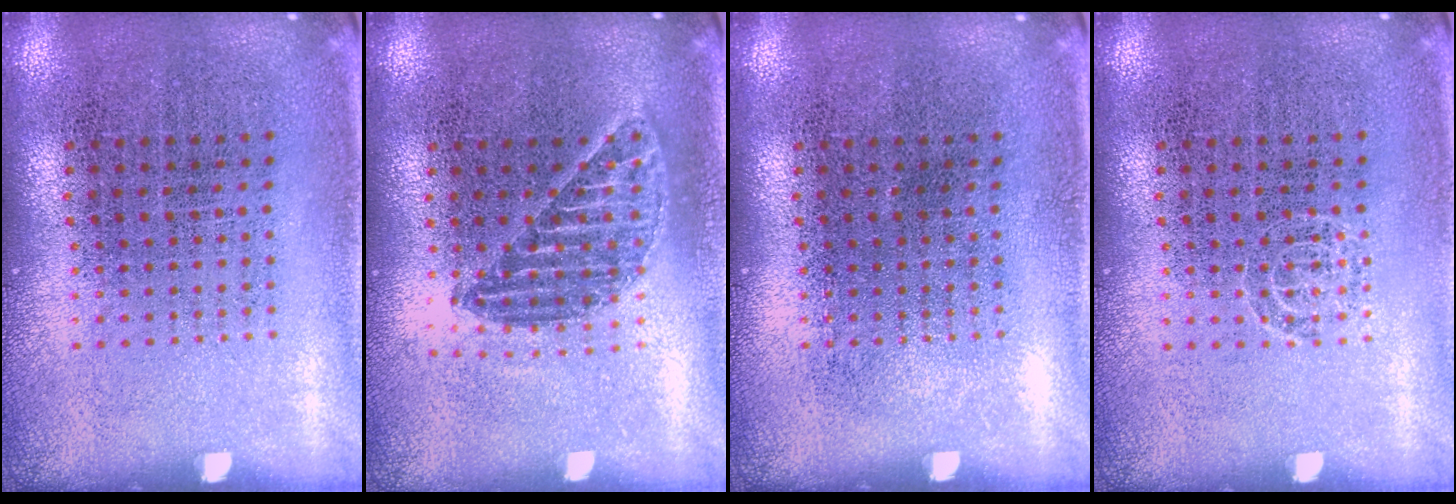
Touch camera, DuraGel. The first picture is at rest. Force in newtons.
{"total": 1.2, "press": 1.1, "slide": 0.4}
{"total": 0.0}
{"total": 0.8, "press": 0.8, "slide": 0.1}